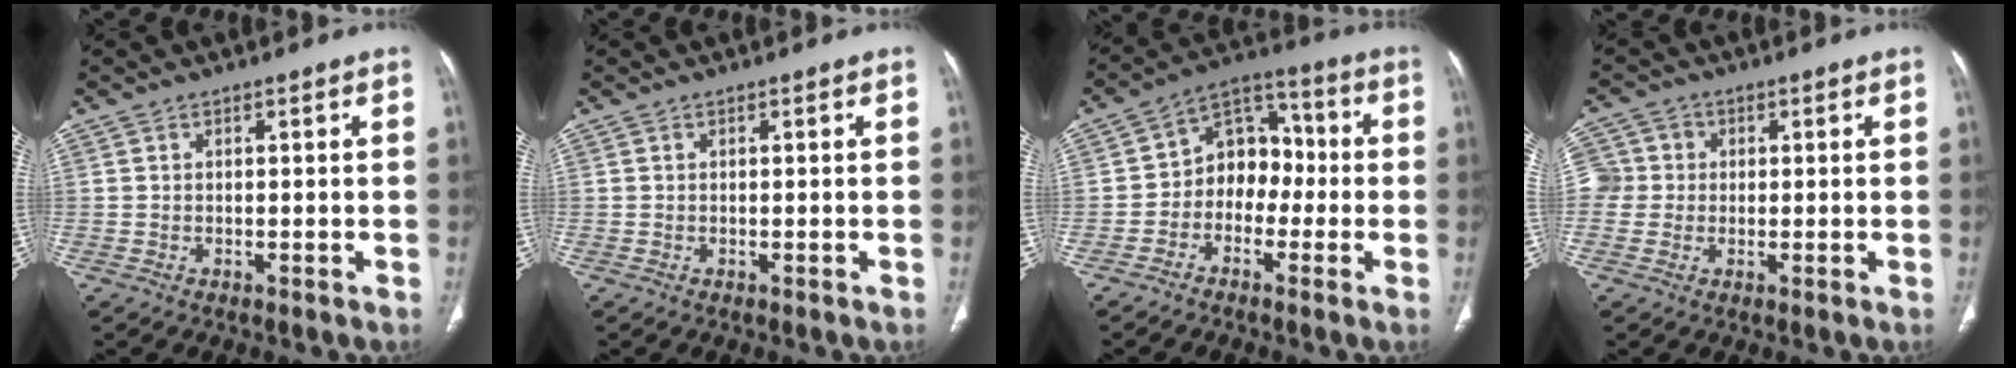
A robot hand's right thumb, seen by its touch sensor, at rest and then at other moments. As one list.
[{"total": 0.0}, {"total": 9.7, "force": [-1.9, 7.6, 5.7], "torque": [-0.046, 0.045, -0.050]}, {"total": 5.3, "force": [0.1, 5.2, 1.2], "torque": [-0.003, 0.014, -0.004]}]